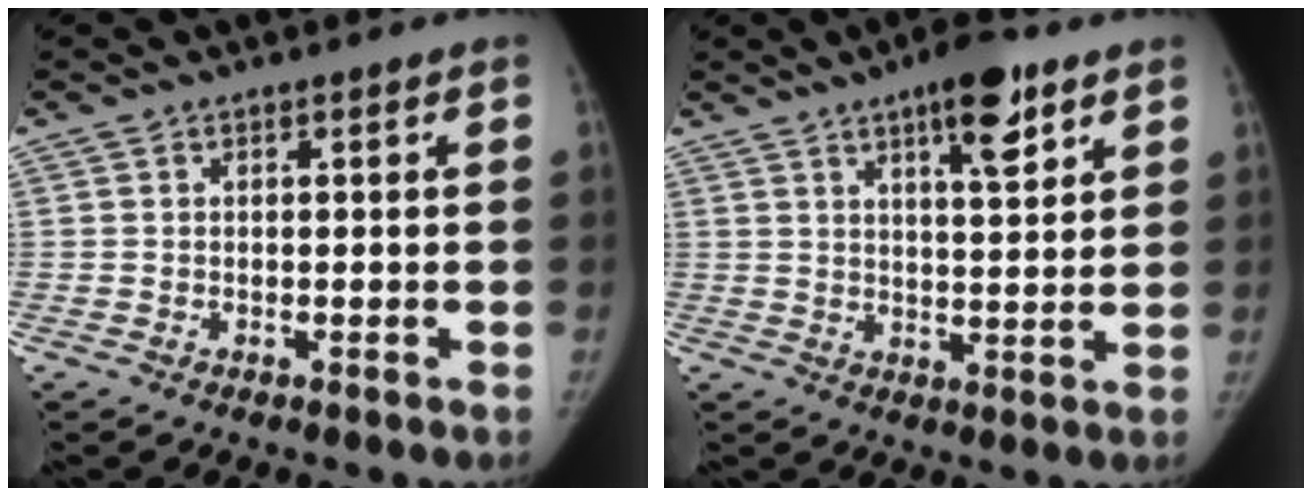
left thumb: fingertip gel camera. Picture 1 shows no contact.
{"total": 9.5, "force": [5.3, 3.1, 7.3], "torque": [-0.088, -0.027, 0.078]}